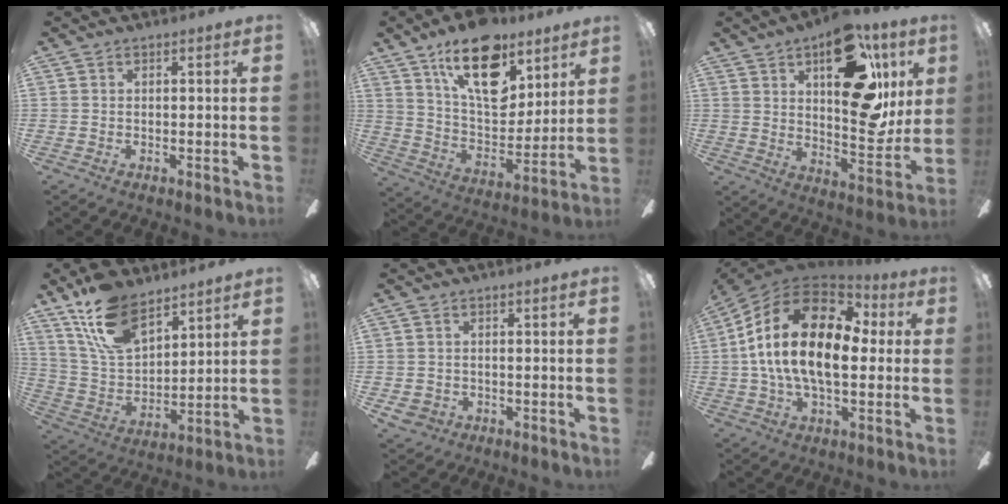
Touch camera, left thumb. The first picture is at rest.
{"total": 21.7, "force": [13.1, 11.2, 13.1], "torque": [-0.208, -0.065, 0.230]}
{"total": 23.8, "force": [11.4, 11.4, 17.5], "torque": [-0.221, -0.055, 0.182]}
{"total": 16.4, "force": [11.0, 8.1, 9.2], "torque": [-0.182, -0.042, 0.205]}
{"total": 3.1, "force": [-1.2, 2.7, 1.0], "torque": [-0.033, 0.004, -0.026]}
{"total": 21.7, "force": [2.9, 11.7, 18.0], "torque": [-0.368, 0.000, 0.042]}